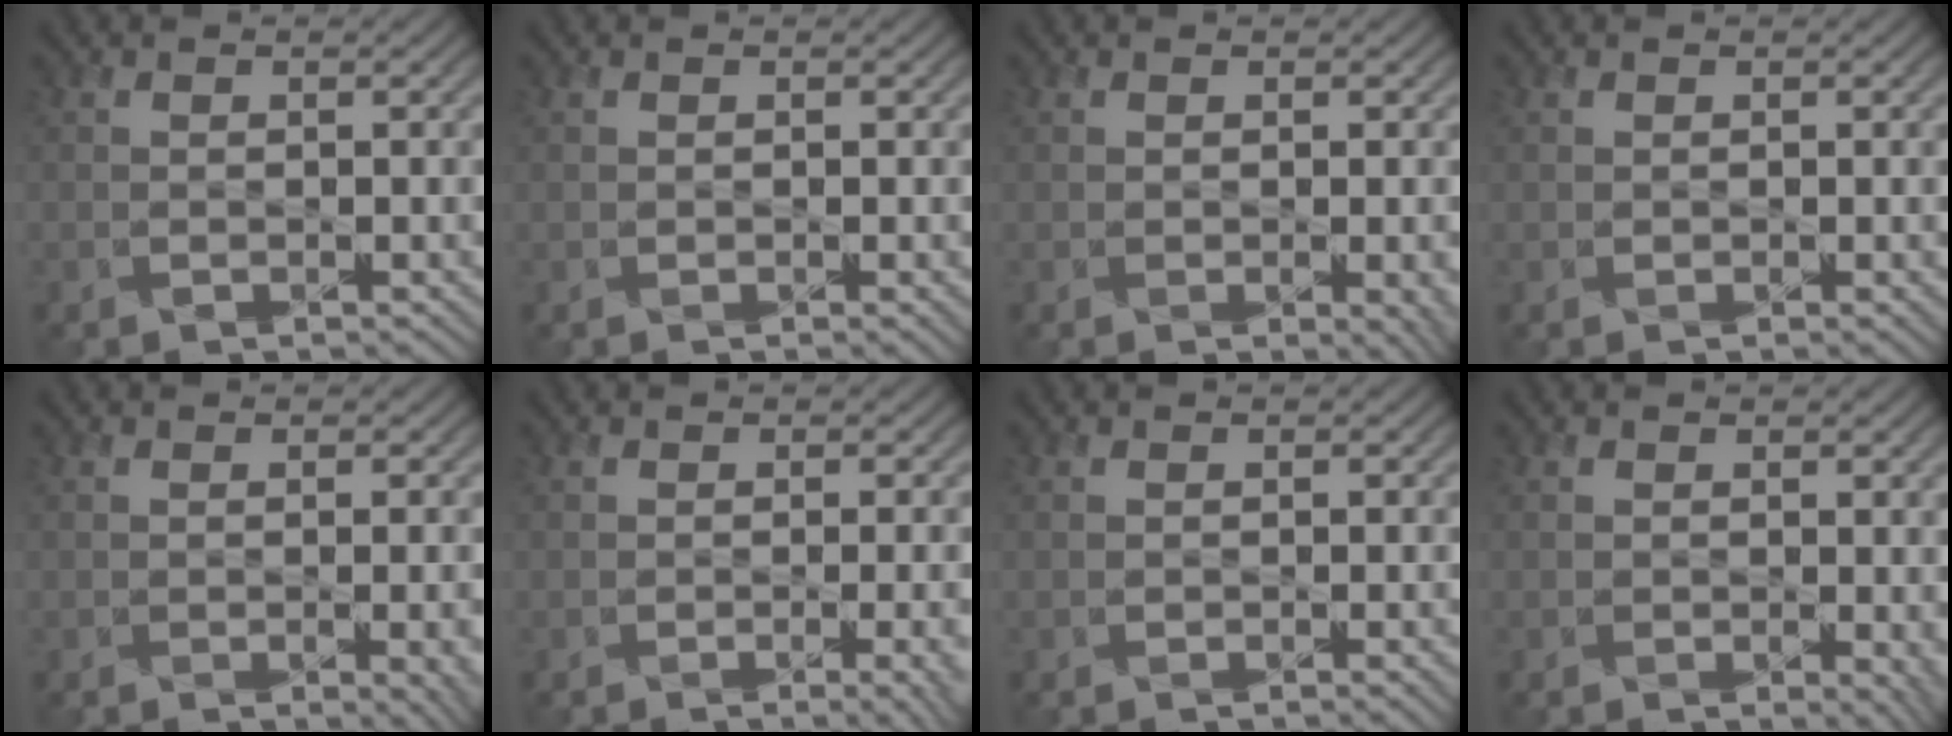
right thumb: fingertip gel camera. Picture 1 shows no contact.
{"total": 1.1, "force": [0.1, 0.3, 1.0], "torque": [-0.012, 0.001, 0.000]}
{"total": 3.5, "force": [-0.8, 1.2, 3.2], "torque": [-0.034, -0.008, 0.002]}
{"total": 0.7, "force": [0.1, 0.1, 0.7], "torque": [-0.010, 0.000, 0.003]}
{"total": 4.3, "force": [-1.0, 1.6, 3.9], "torque": [-0.039, -0.011, 0.003]}
{"total": 4.9, "force": [-1.2, 1.8, 4.4], "torque": [-0.041, -0.009, -0.002]}
{"total": 1.5, "force": [-0.1, 0.4, 1.4], "torque": [-0.018, 0.001, -0.001]}
{"total": 2.0, "force": [-0.2, 0.5, 1.9], "torque": [-0.028, -0.009, 0.005]}